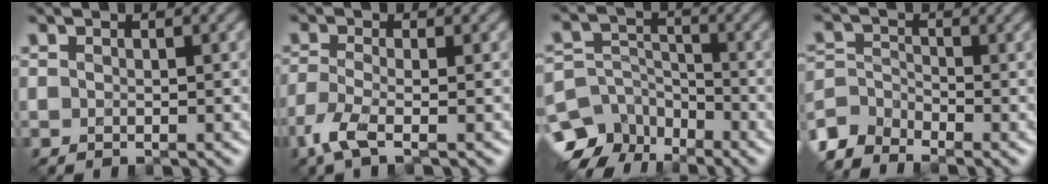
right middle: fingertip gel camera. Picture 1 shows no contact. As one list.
[{"total": 3.4, "force": [-2.0, 0.8, 2.6], "torque": [-0.067, -0.010, -0.050]}, {"total": 9.2, "force": [-6.1, 6.4, 2.7], "torque": [-0.040, -0.015, -0.109]}, {"total": 3.7, "force": [-3.2, 1.5, 0.9], "torque": [-0.021, -0.003, -0.079]}]